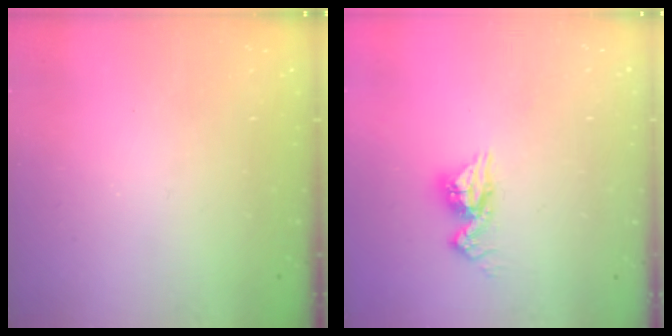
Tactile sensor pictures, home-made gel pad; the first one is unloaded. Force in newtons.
{"total": 9.3, "press": 9.3, "slide": 0.6}